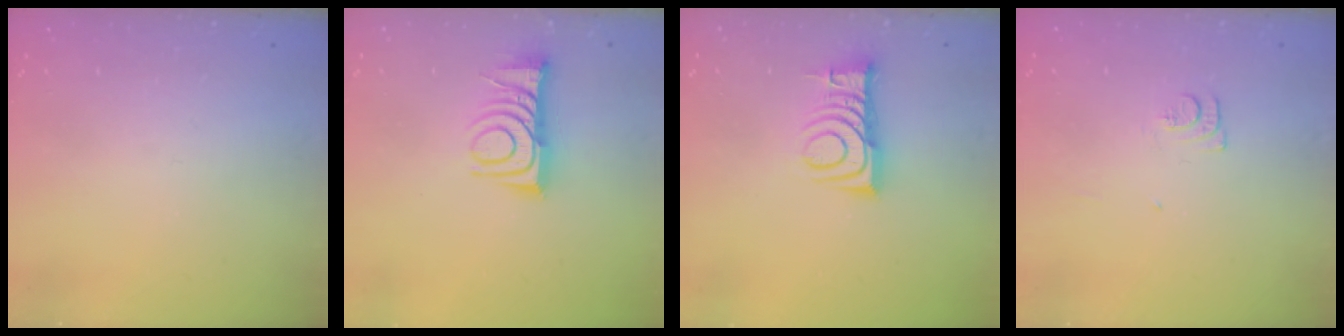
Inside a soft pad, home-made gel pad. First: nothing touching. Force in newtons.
{"total": 10.3, "press": 10.3, "slide": 0.6}
{"total": 10.1, "press": 10.1, "slide": 0.3}
{"total": 5.9, "press": 5.9, "slide": 0.5}